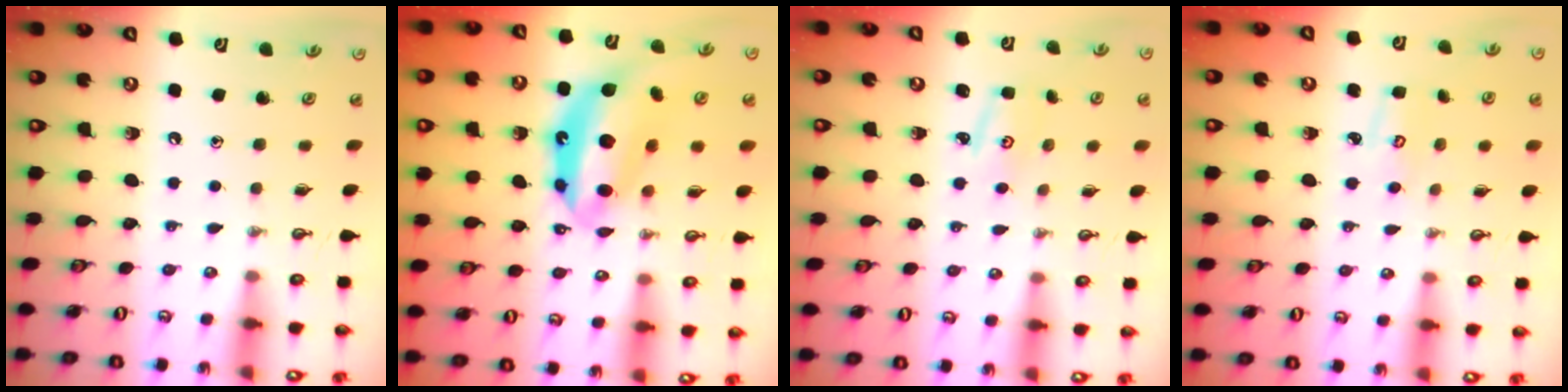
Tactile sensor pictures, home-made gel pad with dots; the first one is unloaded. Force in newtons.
{"total": 15.3, "press": 15.3, "slide": 1.4}
{"total": 1.8, "press": 1.8, "slide": 0.1}
{"total": 3.5, "press": 3.5, "slide": 0.3}